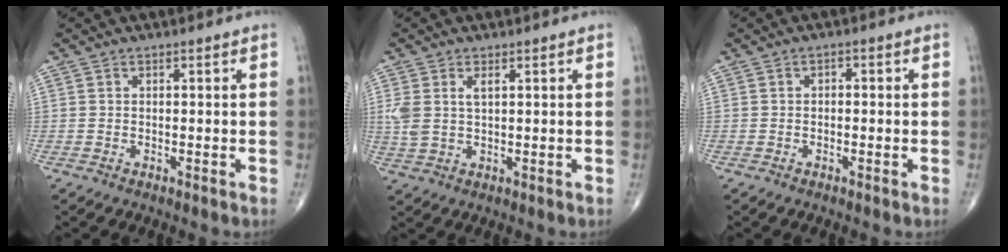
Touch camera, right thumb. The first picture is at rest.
{"total": 4.7, "force": [1.3, 2.4, 3.9], "torque": [-0.098, 0.007, 0.033]}
{"total": 0.9, "force": [-0.1, 0.6, 0.7], "torque": [-0.005, 0.005, -0.006]}